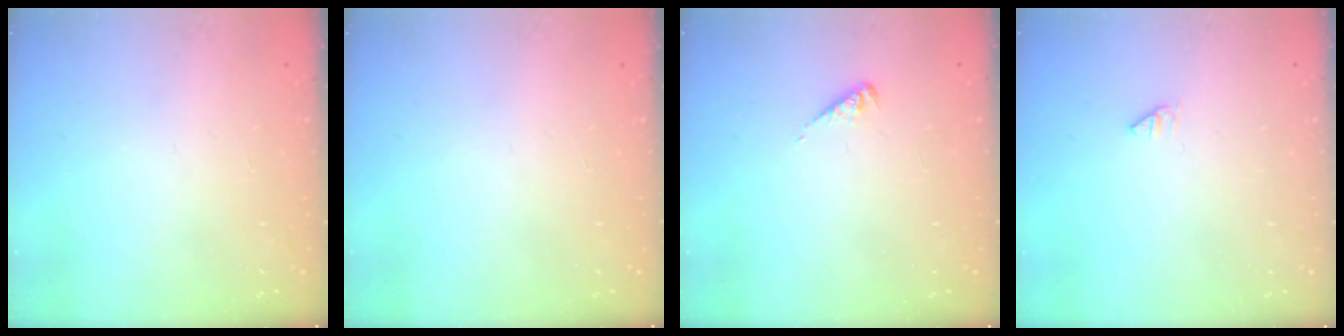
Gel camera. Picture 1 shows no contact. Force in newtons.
{"total": 0.0}
{"total": 2.6, "press": 2.5, "slide": 0.5}
{"total": 0.0}